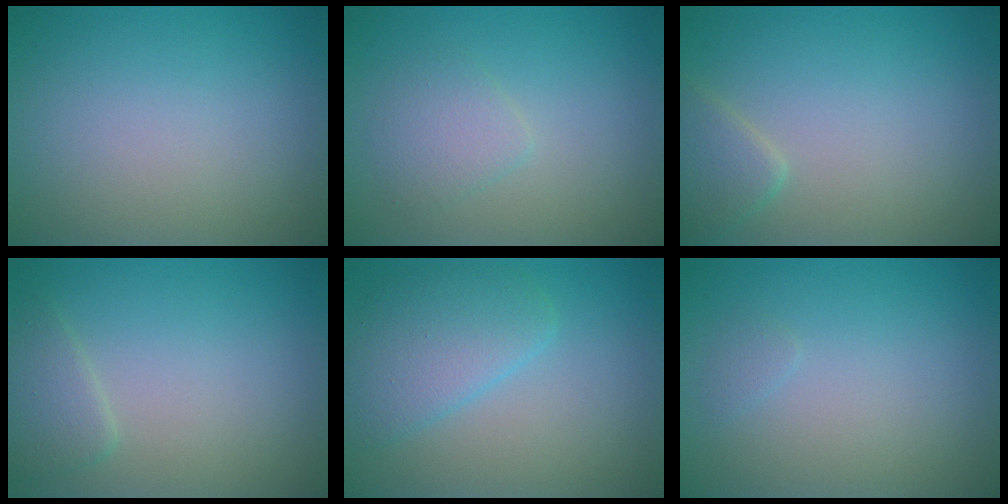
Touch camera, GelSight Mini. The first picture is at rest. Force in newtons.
{"total": 1.9, "press": 1.9, "slide": 0.1}
{"total": 2.1, "press": 2.1, "slide": 0.1}
{"total": 1.9, "press": 1.9, "slide": 0.1}
{"total": 4.0, "press": 4.0, "slide": 0.0}
{"total": 0.6, "press": 0.5, "slide": 0.1}